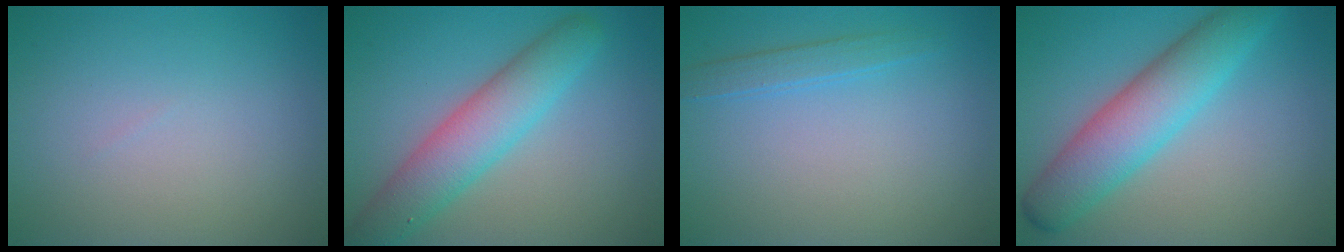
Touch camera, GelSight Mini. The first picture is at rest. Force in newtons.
{"total": 5.7, "press": 5.7, "slide": 0.1}
{"total": 1.5, "press": 1.5, "slide": 0.0}
{"total": 6.4, "press": 6.4, "slide": 0.2}